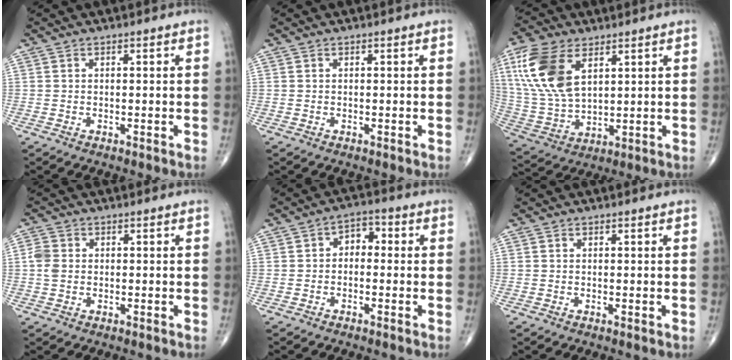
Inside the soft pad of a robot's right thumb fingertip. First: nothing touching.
{"total": 0.0}
{"total": 15.6, "force": [6.3, 8.6, 11.3], "torque": [-0.240, -0.016, 0.131]}
{"total": 3.1, "force": [0.0, 2.5, 1.8], "torque": [-0.038, 0.006, -0.003]}
{"total": 4.1, "force": [0.0, 2.9, 2.9], "torque": [-0.022, 0.017, -0.015]}
{"total": 0.0}